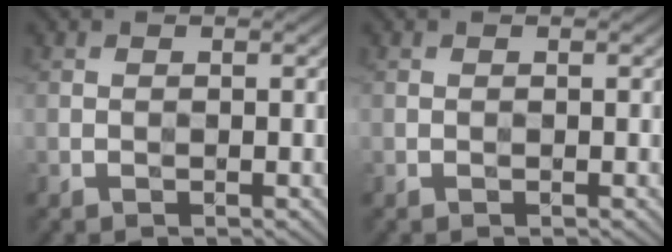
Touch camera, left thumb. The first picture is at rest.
{"total": 0.0}